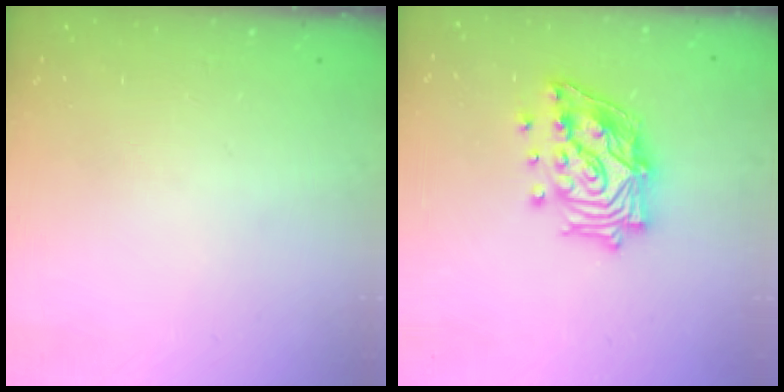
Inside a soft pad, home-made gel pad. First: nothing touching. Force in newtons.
{"total": 18.9, "press": 18.7, "slide": 2.6}